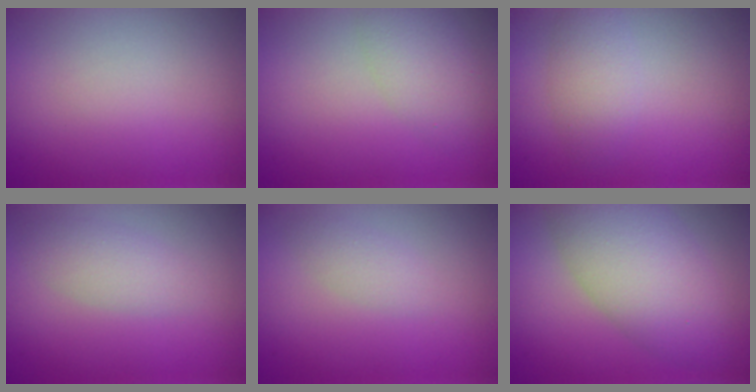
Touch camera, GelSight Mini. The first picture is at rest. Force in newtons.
{"total": 3.3, "press": 3.3, "slide": 0.2}
{"total": 2.4, "press": 2.4, "slide": 0.0}
{"total": 2.4, "press": 2.4, "slide": 0.0}
{"total": 1.4, "press": 1.4, "slide": 0.1}
{"total": 7.5, "press": 7.5, "slide": 0.5}